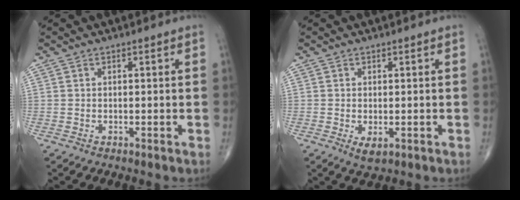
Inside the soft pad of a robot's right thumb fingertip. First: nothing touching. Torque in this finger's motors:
{"motor_torque": [-0.38, 0.37, -0.18, -0.02, 0.00]}